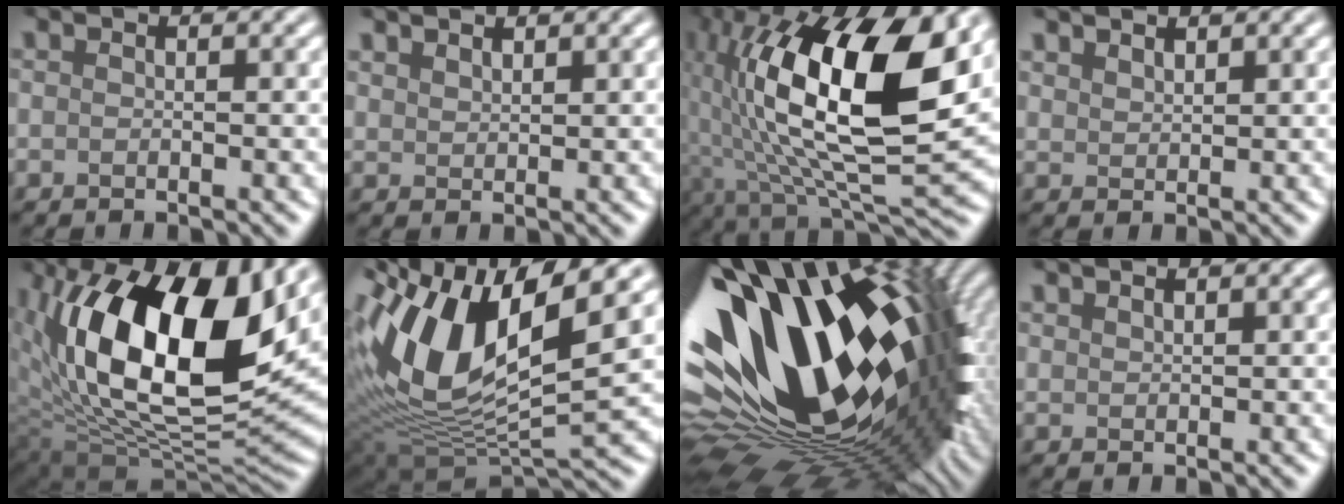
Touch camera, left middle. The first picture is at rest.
{"total": 1.7, "force": [1.6, -0.1, -0.3], "torque": [0.005, 0.010, 0.038]}
{"total": 16.0, "force": [2.6, 6.3, 14.4], "torque": [-0.264, 0.009, 0.046]}
{"total": 1.9, "force": [1.9, 0.0, -0.3], "torque": [0.002, 0.011, 0.045]}
{"total": 16.0, "force": [4.5, 7.9, 13.2], "torque": [-0.232, 0.001, 0.082]}
{"total": 12.2, "force": [3.4, 5.4, 10.4], "torque": [-0.207, 0.006, 0.072]}
{"total": 19.9, "force": [3.2, 9.2, 17.3], "torque": [-0.286, -0.002, 0.049]}
{"total": 1.1, "force": [1.0, -0.2, -0.4], "torque": [0.008, 0.010, 0.025]}